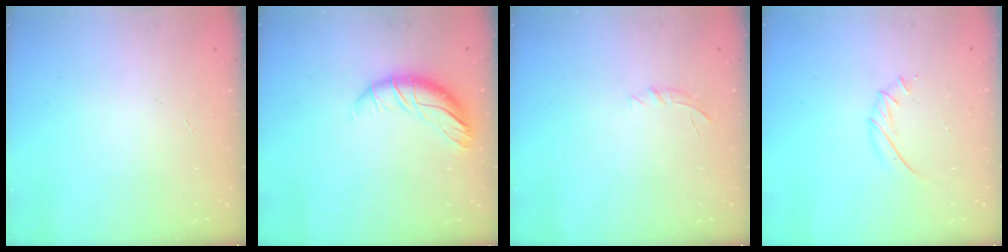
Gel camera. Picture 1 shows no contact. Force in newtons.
{"total": 10.2, "press": 10.1, "slide": 0.9}
{"total": 5.5, "press": 5.1, "slide": 2.0}
{"total": 5.9, "press": 5.8, "slide": 1.5}